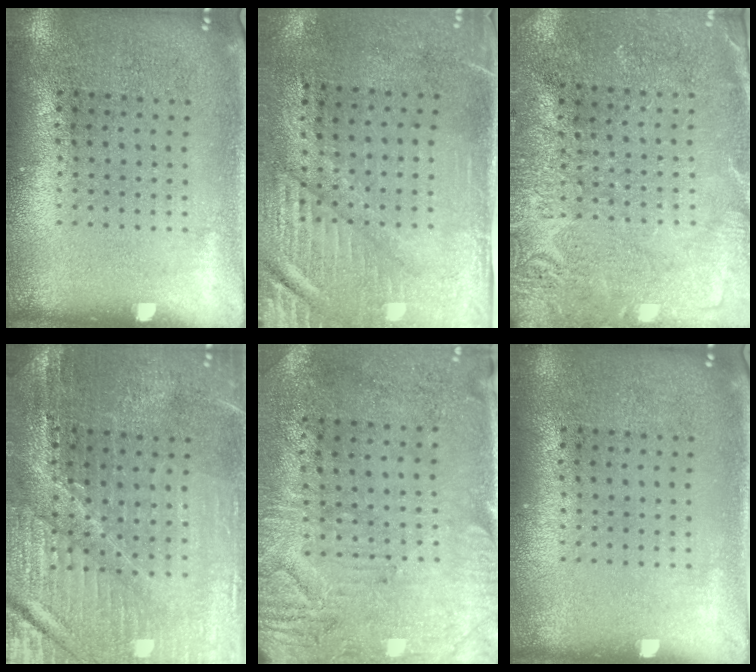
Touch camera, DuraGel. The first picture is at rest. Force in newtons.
{"total": 3.0, "press": 2.6, "slide": 1.5}
{"total": 2.7, "press": 2.7, "slide": 0.4}
{"total": 3.2, "press": 3.1, "slide": 0.5}
{"total": 3.0, "press": 2.5, "slide": 1.6}
{"total": 0.0}